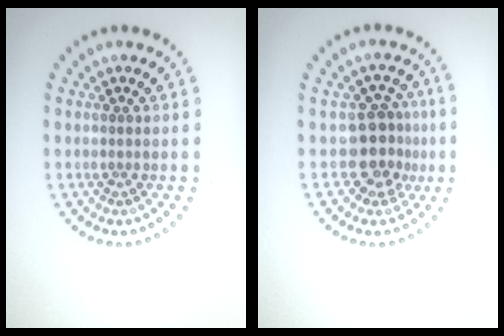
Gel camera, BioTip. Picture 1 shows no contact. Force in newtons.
{"total": 3.6, "press": 3.2, "slide": 1.7}